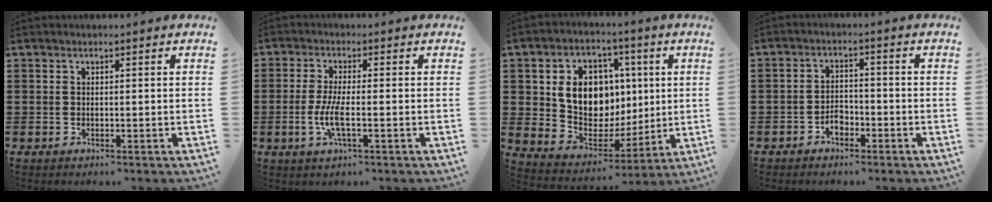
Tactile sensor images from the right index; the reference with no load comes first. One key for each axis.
{"total": 5.1, "fx": -1.3, "fy": 1.2, "fz": 4.8, "tx": -0.110, "ty": -0.007, "tz": -0.031}
{"total": 10.6, "fx": 2.3, "fy": 8.5, "fz": 5.9, "tx": -0.115, "ty": 0.011, "tz": 0.046}
{"total": 2.9, "fx": -1.8, "fy": 1.7, "fz": 1.4, "tx": -0.030, "ty": 0.004, "tz": -0.037}